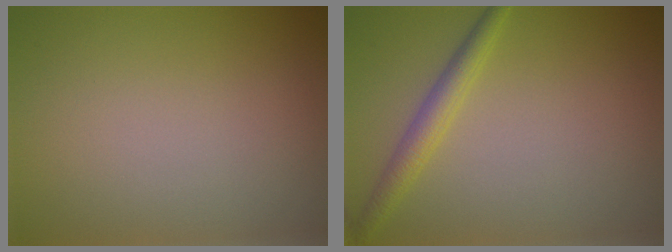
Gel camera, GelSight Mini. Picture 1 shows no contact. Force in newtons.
{"total": 2.3, "press": 2.3, "slide": 0.1}